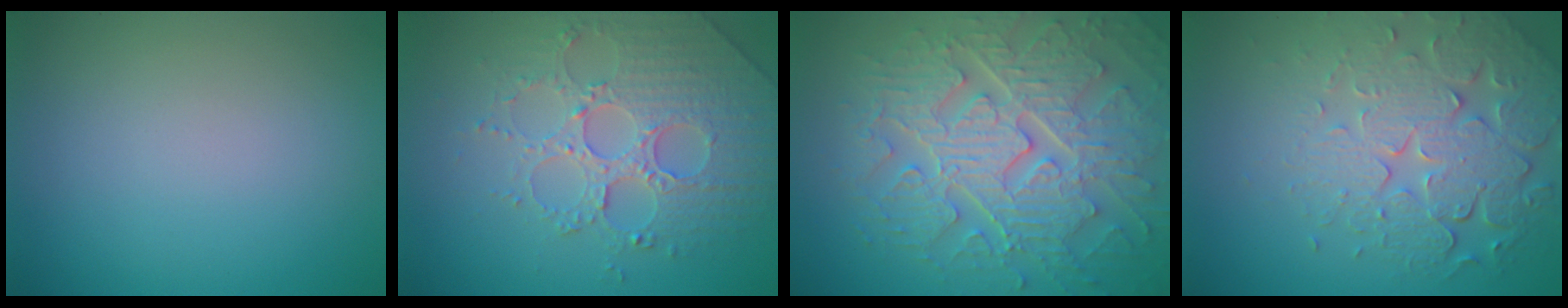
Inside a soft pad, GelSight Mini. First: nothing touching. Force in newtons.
{"total": 4.4, "press": 4.3, "slide": 1.0}
{"total": 9.4, "press": 6.8, "slide": 6.5}
{"total": 7.4, "press": 5.4, "slide": 5.1}